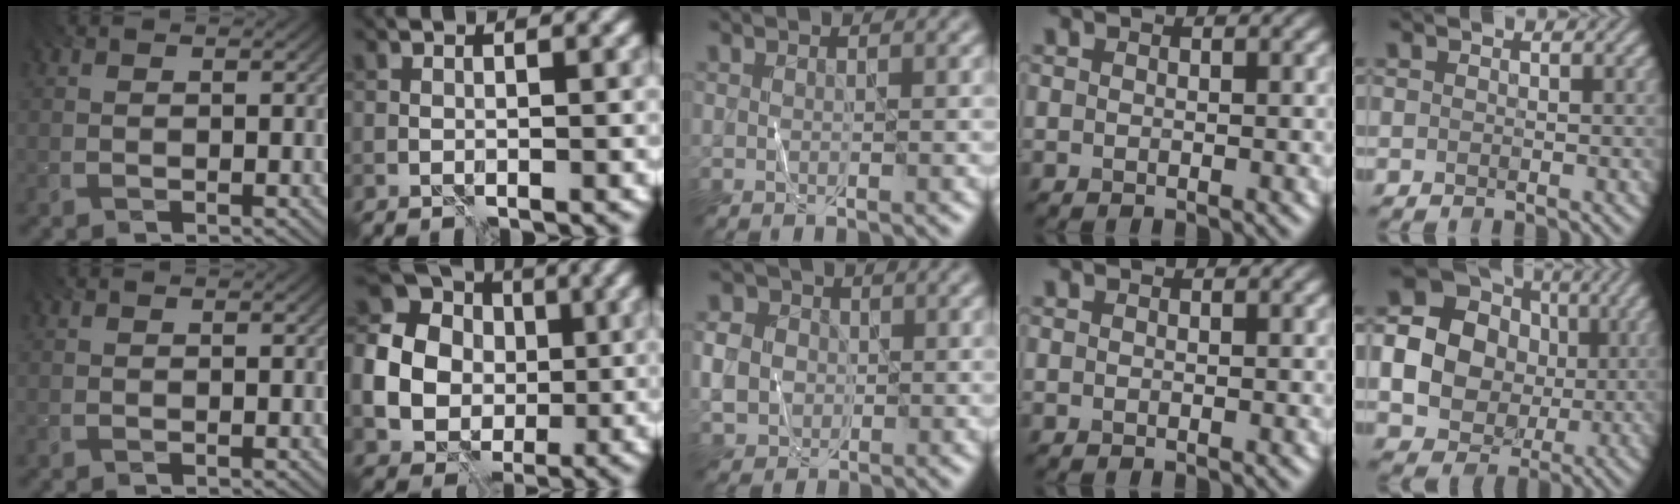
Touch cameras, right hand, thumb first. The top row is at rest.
{"index": {"total": 12.9, "force": [0.8, 11.5, 5.8], "torque": [-0.152, 0.012, -0.013]}, "middle": {"total": 3.7, "force": [-0.3, 3.4, 1.6], "torque": [-0.032, 0.005, -0.009]}, "little": {"total": 18.1, "force": [1.9, 16.9, 6.1], "torque": [-0.162, 0.013, 0.012]}}